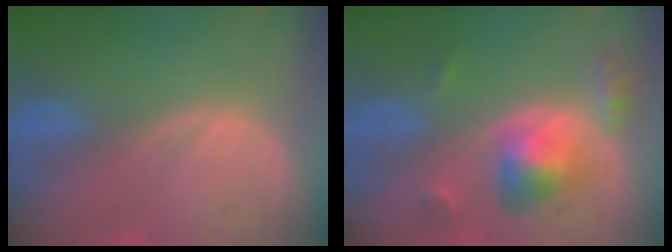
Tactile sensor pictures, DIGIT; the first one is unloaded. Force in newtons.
{"total": 5.9, "press": 5.6, "slide": 1.8}